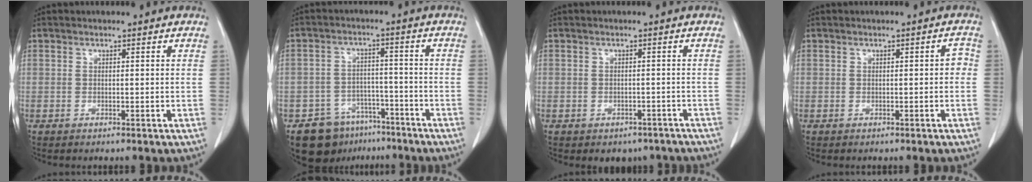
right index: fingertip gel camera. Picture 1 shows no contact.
{"total": 8.7, "force": [-6.0, 6.0, 1.9], "torque": [-0.021, 0.019, -0.086]}
{"total": 4.7, "force": [-3.7, 2.7, 0.8], "torque": [0.002, 0.015, -0.042]}
{"total": 1.4, "force": [-0.2, 0.6, 1.2], "torque": [-0.006, 0.005, -0.005]}